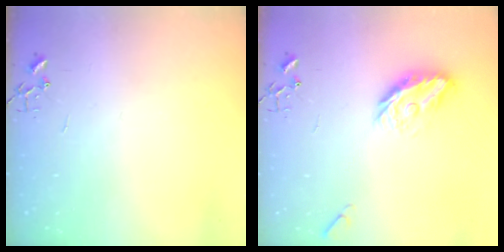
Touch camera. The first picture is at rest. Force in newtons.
{"total": 11.3, "press": 11.3, "slide": 0.6}